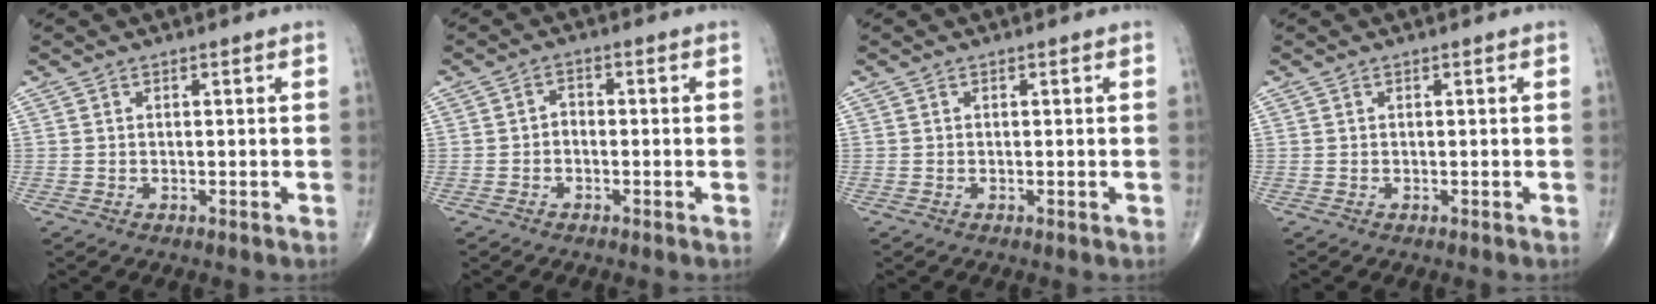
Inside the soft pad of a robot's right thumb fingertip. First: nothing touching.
{"total": 1.9, "force": [-0.6, 1.4, 1.1], "torque": [-0.010, 0.010, -0.016]}
{"total": 0.0}
{"total": 0.0}